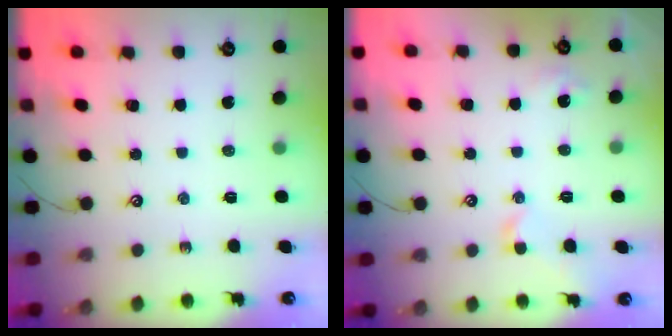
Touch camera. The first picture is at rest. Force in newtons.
{"total": 2.7, "press": 2.6, "slide": 0.6}